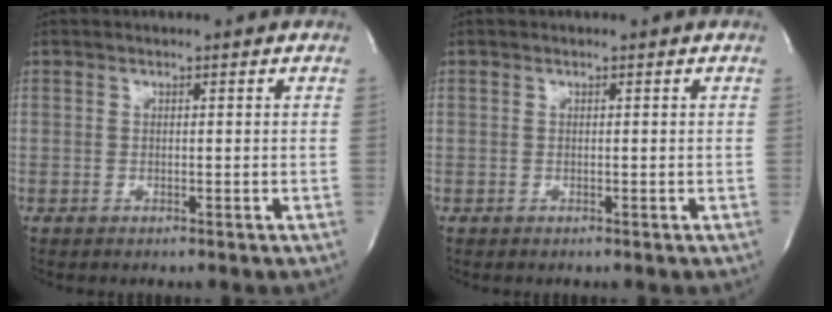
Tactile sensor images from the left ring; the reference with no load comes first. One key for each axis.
{"total": 0.0}